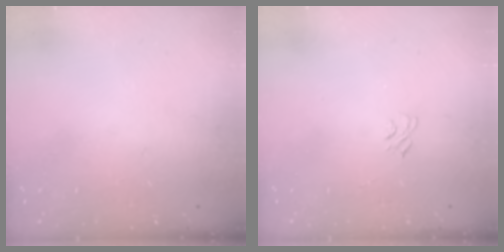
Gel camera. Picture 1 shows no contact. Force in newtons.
{"total": 4.2, "press": 4.0, "slide": 1.1}